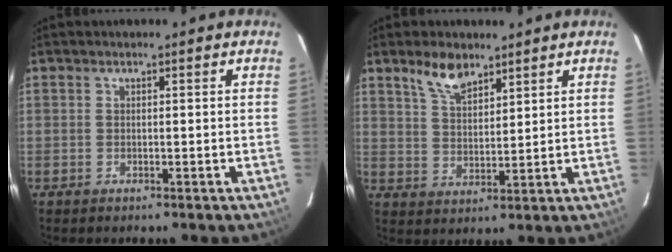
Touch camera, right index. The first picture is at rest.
{"total": 6.6, "force": [4.8, 2.8, 3.4], "torque": [-0.059, 0.004, 0.094]}